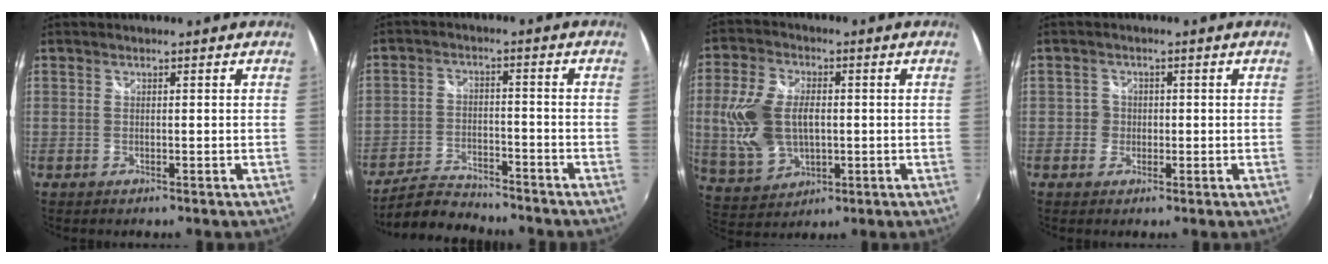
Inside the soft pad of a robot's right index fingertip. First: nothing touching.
{"total": 9.0, "force": [-8.2, 2.8, 2.6], "torque": [-0.083, -0.001, -0.139]}
{"total": 13.6, "force": [0.2, 8.7, 10.4], "torque": [-0.225, 0.005, 0.017]}
{"total": 2.4, "force": [-0.6, 2.3, 0.2], "torque": [-0.003, 0.004, -0.013]}